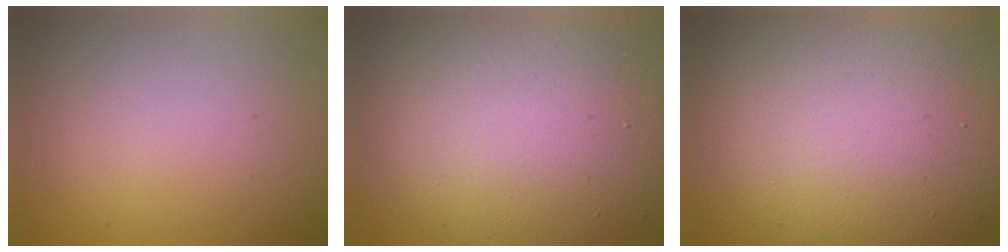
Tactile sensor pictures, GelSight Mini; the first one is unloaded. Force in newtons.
{"total": 11.7, "press": 11.6, "slide": 1.1}
{"total": 14.6, "press": 14.5, "slide": 0.7}